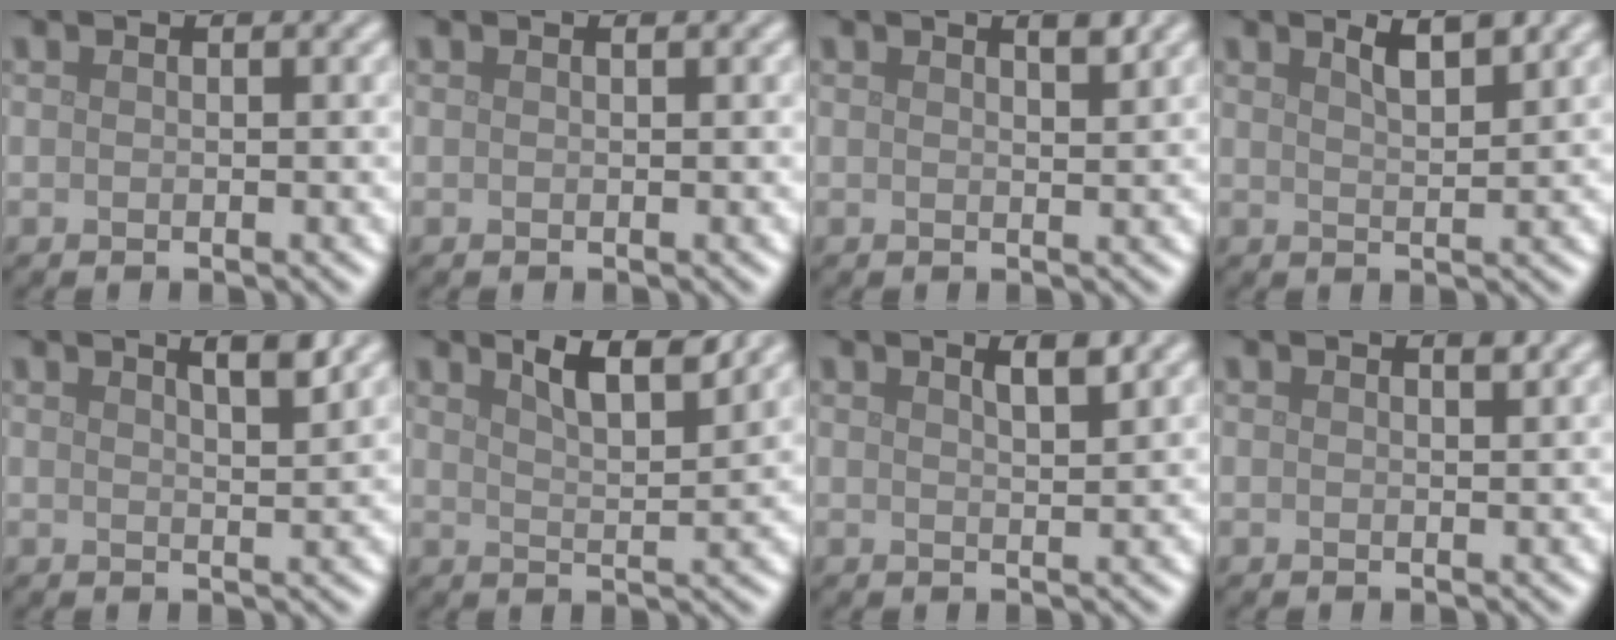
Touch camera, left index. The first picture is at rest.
{"total": 0.0}
{"total": 1.3, "force": [1.0, 0.2, 0.8], "torque": [-0.010, 0.002, 0.015]}
{"total": 2.9, "force": [2.0, 0.7, 2.0], "torque": [-0.025, 0.004, 0.033]}
{"total": 2.8, "force": [1.9, 0.5, 2.0], "torque": [-0.017, 0.009, 0.021]}
{"total": 5.0, "force": [3.4, 1.1, 3.5], "torque": [-0.047, 0.012, 0.049]}
{"total": 2.1, "force": [1.3, 0.4, 1.5], "torque": [-0.017, 0.004, 0.019]}
{"total": 0.8, "force": [0.6, 0.1, 0.5], "torque": [-0.007, 0.000, 0.009]}